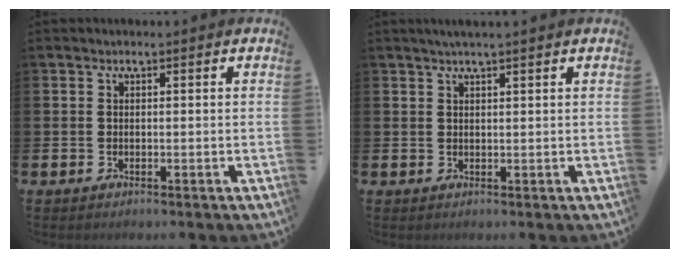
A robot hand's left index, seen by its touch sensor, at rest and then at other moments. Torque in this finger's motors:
{"motor_torque": [0.42, -0.29, 0.40, 0.13]}